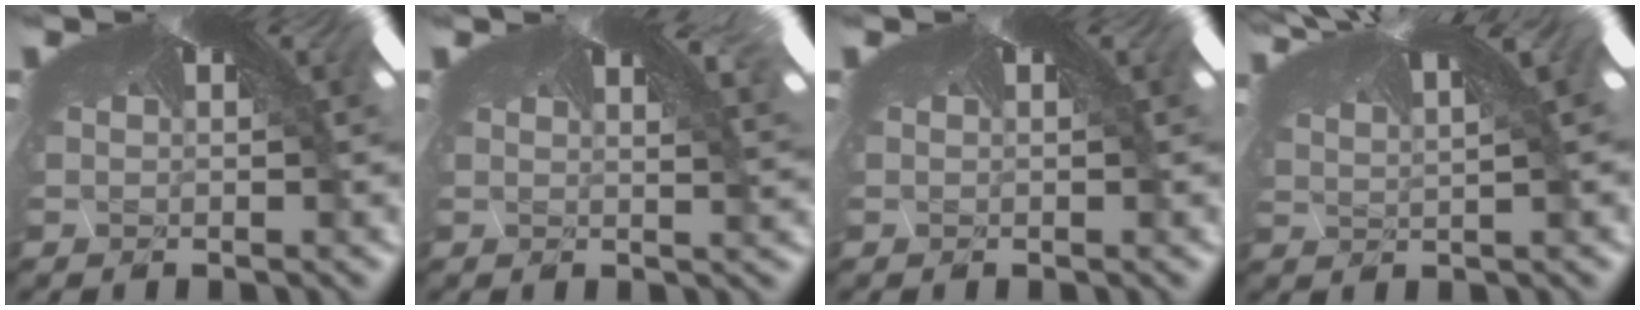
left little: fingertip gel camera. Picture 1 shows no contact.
{"total": 1.4, "force": [0.3, -0.8, -1.1], "torque": [0.002, 0.002, 0.003]}
{"total": 0.0}
{"total": 0.5, "force": [0.4, -0.3, 0.1], "torque": [-0.023, 0.003, 0.009]}